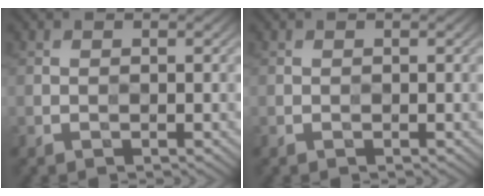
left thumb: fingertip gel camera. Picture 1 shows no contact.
{"total": 0.0}